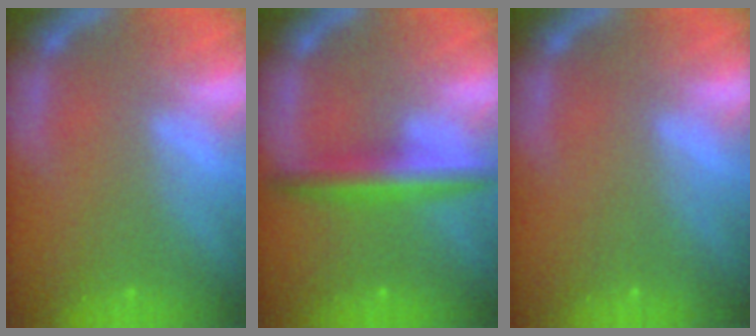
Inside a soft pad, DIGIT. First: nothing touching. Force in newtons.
{"total": 4.5}
{"total": 0.0}